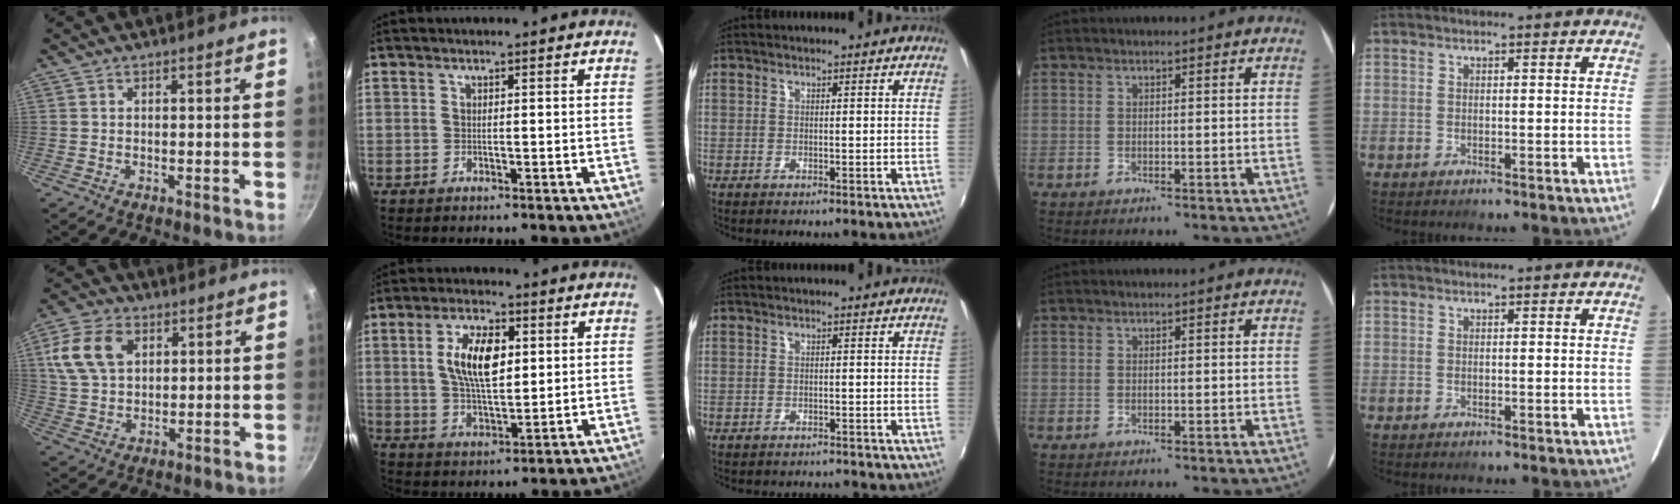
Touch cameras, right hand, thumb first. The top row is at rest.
{"thumb": {"total": 11.4, "force": [3.8, 7.7, 7.4], "torque": [-0.129, 0.002, 0.072]}, "index": {"total": 10.0, "force": [2.3, 4.5, 8.7], "torque": [-0.163, 0.008, 0.044]}, "middle": {"total": 4.1, "force": [-3.9, 1.1, 0.9], "torque": [-0.026, -0.009, -0.055]}}